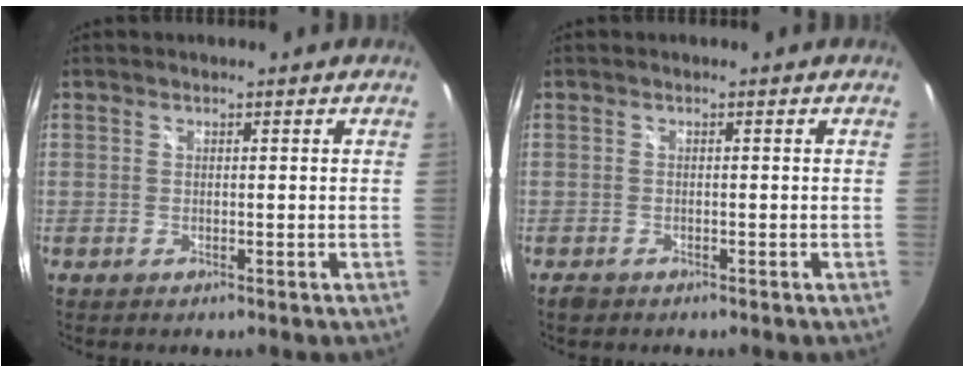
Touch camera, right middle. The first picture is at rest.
{"total": 1.5, "force": [-1.1, 0.8, 0.5], "torque": [-0.013, -0.004, -0.020]}